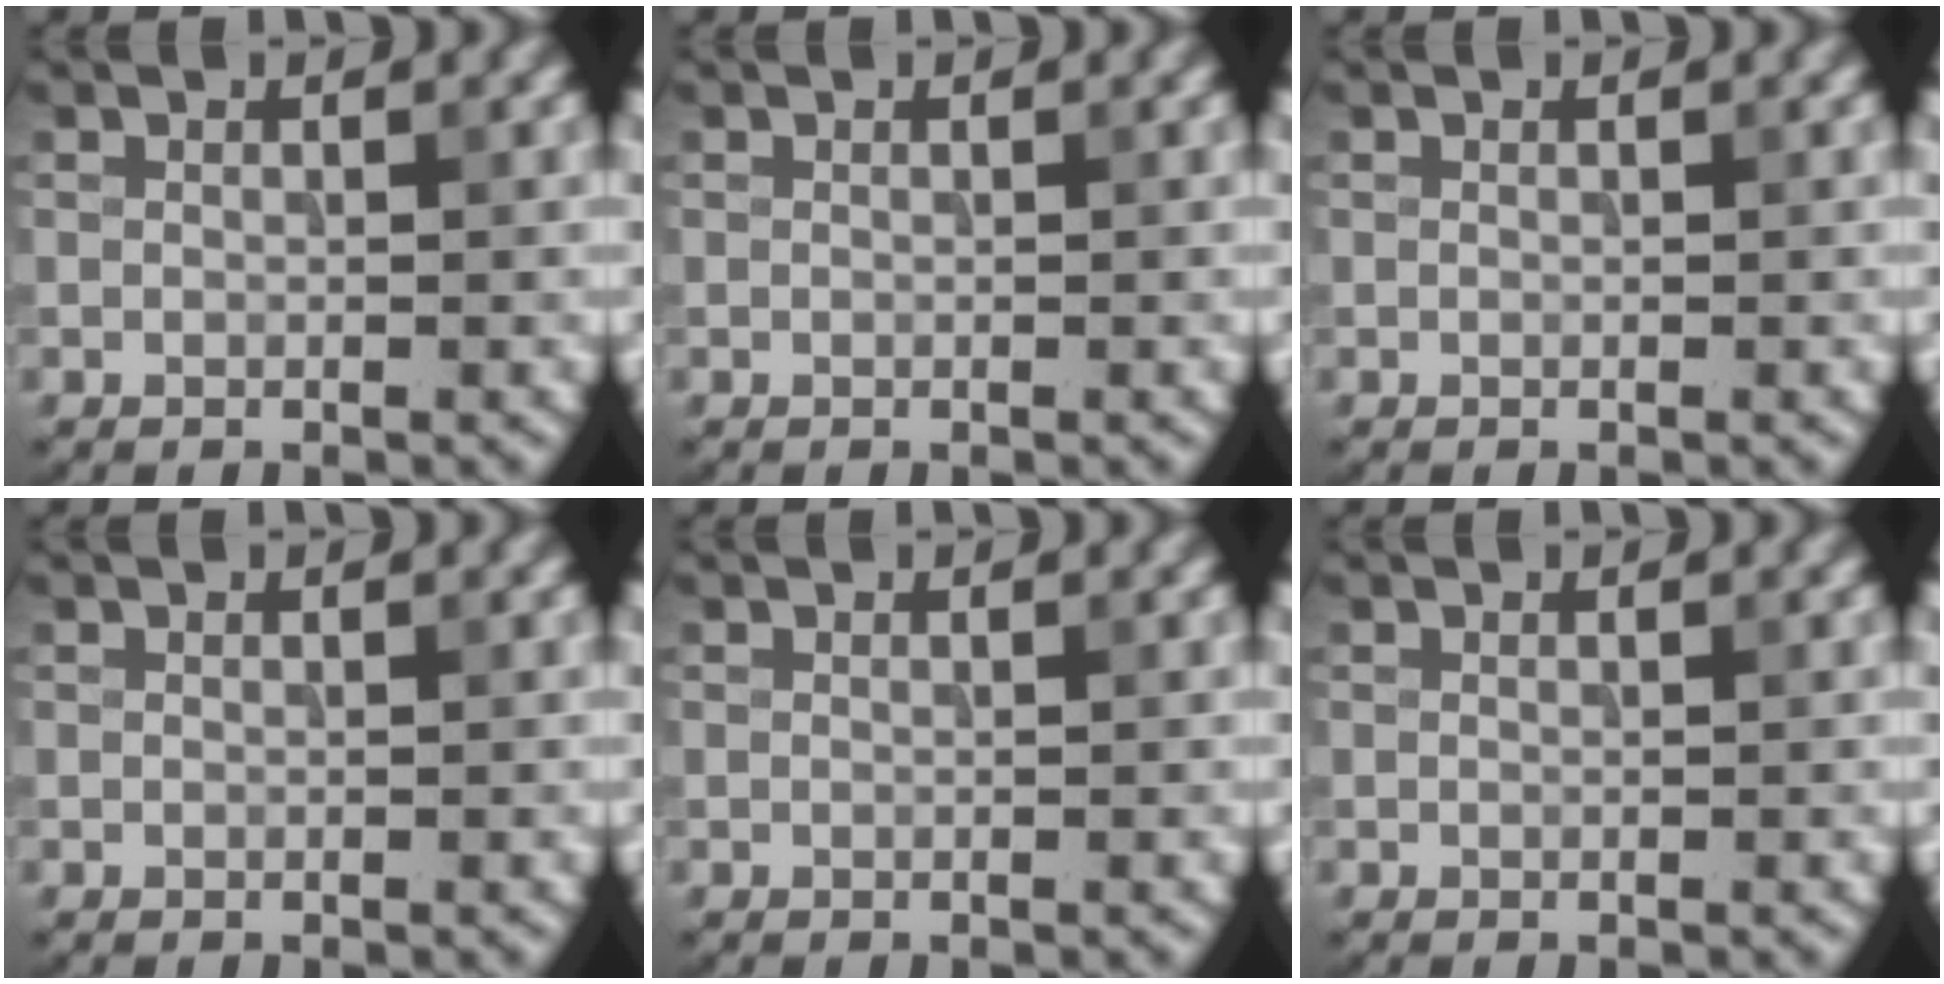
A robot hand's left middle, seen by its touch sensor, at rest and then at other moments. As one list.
[{"total": 0.0}, {"total": 0.0}, {"total": 0.0}, {"total": 0.0}, {"total": 0.0}]